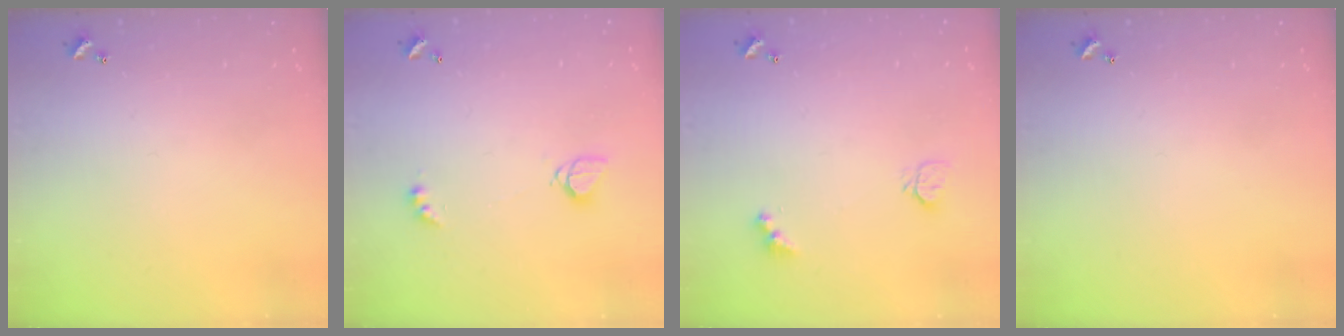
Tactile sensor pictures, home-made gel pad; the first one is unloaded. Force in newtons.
{"total": 4.0, "press": 4.0, "slide": 0.3}
{"total": 4.9, "press": 4.9, "slide": 0.5}
{"total": 0.0}